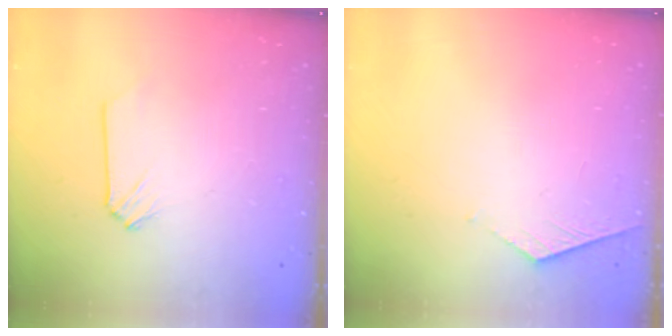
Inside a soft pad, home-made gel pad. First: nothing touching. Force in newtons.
{"total": 4.1, "press": 4.1, "slide": 0.3}